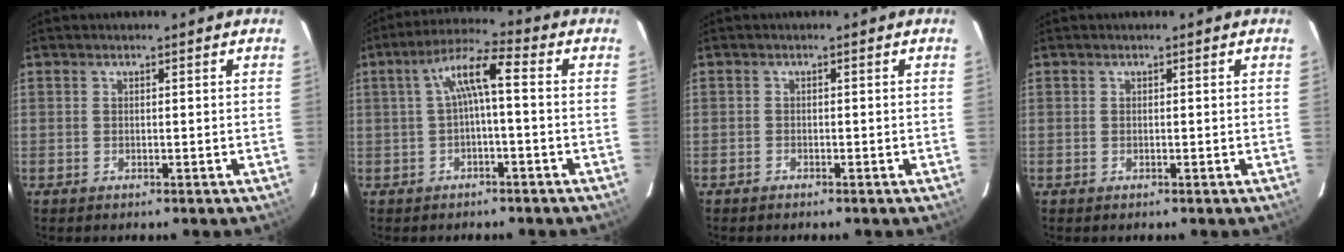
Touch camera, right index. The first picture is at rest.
{"total": 6.4, "force": [-0.3, 0.9, 6.3], "torque": [-0.132, 0.019, -0.003]}
{"total": 0.8, "force": [-0.7, 0.3, -0.2], "torque": [-0.001, 0.003, -0.013]}
{"total": 0.0}